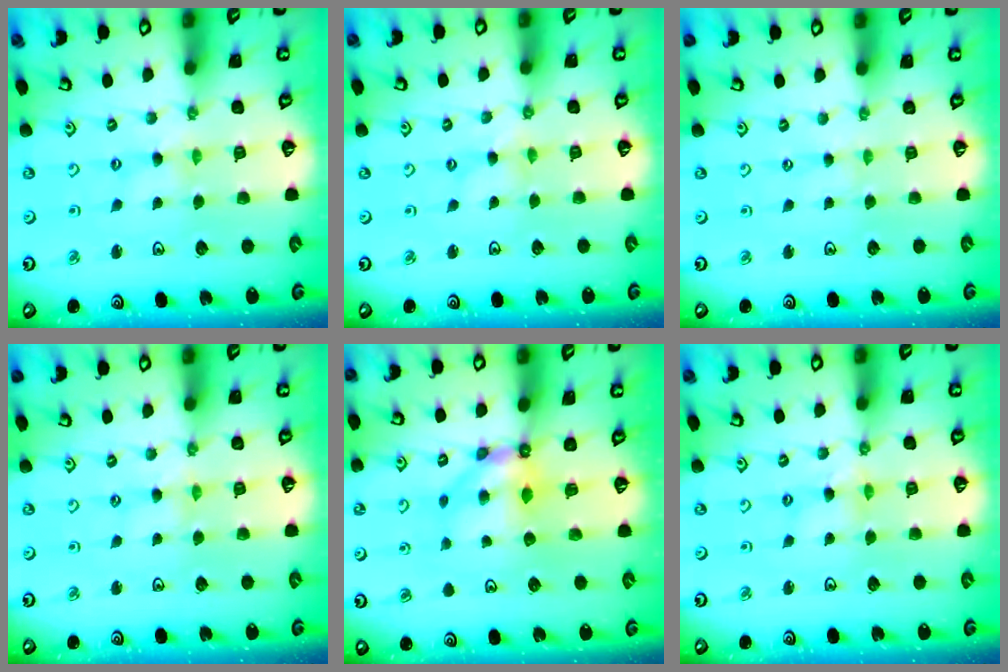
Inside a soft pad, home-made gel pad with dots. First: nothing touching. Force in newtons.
{"total": 0.0}
{"total": 0.7, "press": 0.6, "slide": 0.1}
{"total": 2.1, "press": 2.1, "slide": 0.4}
{"total": 6.2, "press": 6.2, "slide": 0.5}
{"total": 3.5, "press": 3.5, "slide": 0.3}